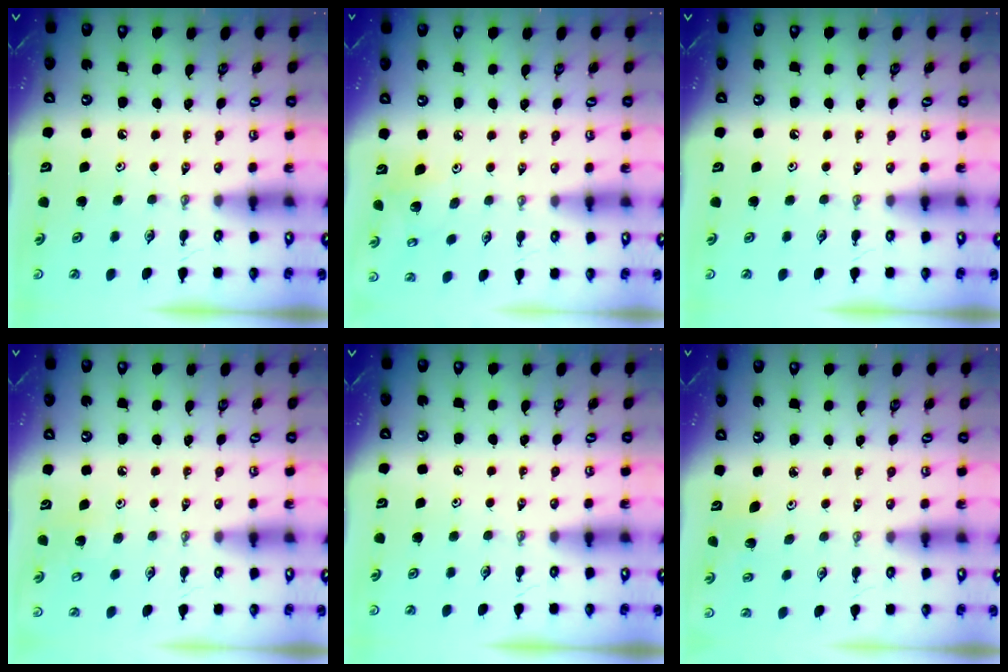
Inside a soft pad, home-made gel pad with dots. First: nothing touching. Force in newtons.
{"total": 7.5, "press": 7.3, "slide": 1.9}
{"total": 0.0}
{"total": 5.6, "press": 5.6, "slide": 0.4}
{"total": 0.0}
{"total": 2.6, "press": 2.5, "slide": 0.9}